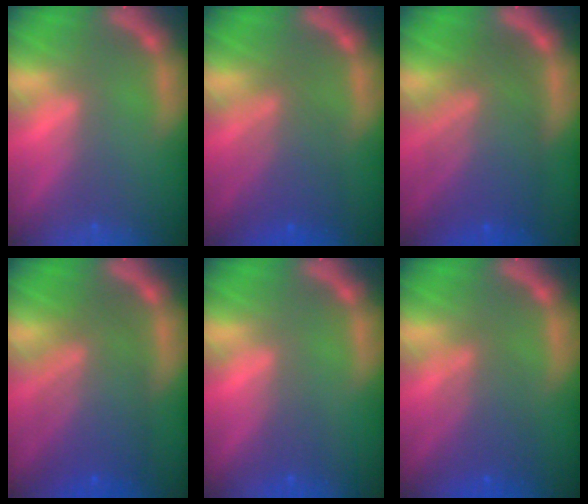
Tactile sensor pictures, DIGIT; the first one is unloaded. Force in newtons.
{"total": 5.6}
{"total": 9.0}
{"total": 8.1}
{"total": 1.5}
{"total": 4.6}